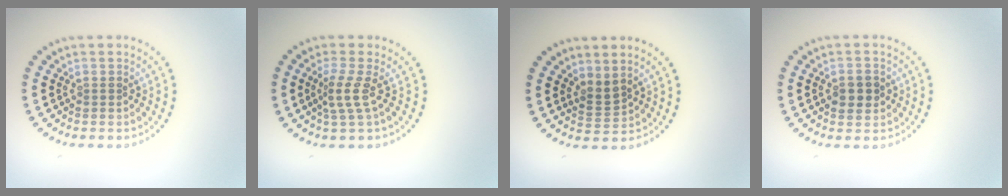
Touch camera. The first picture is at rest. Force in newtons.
{"total": 2.2, "press": 1.4, "slide": 1.7}
{"total": 1.9, "press": 1.3, "slide": 1.3}
{"total": 2.3, "press": 2.2, "slide": 0.2}